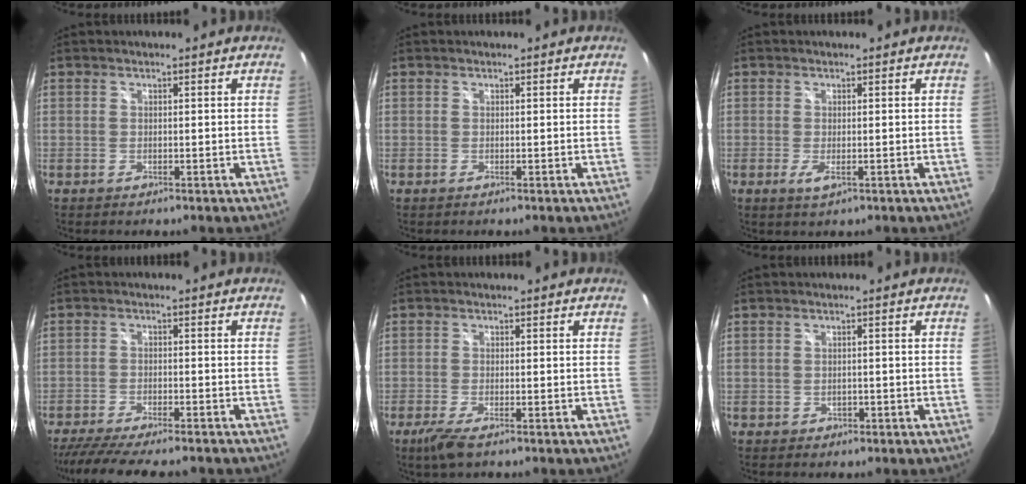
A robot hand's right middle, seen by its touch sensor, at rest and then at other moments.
{"total": 0.0}
{"total": 2.3, "force": [-0.8, 0.8, 2.0], "torque": [-0.037, -0.006, -0.009]}
{"total": 13.6, "force": [-11.6, 2.1, 6.7], "torque": [-0.142, -0.032, -0.179]}
{"total": 4.2, "force": [-2.7, 0.9, 3.1], "torque": [-0.071, -0.016, -0.051]}
{"total": 1.6, "force": [-0.6, 1.4, 0.5], "torque": [-0.007, 0.000, -0.004]}